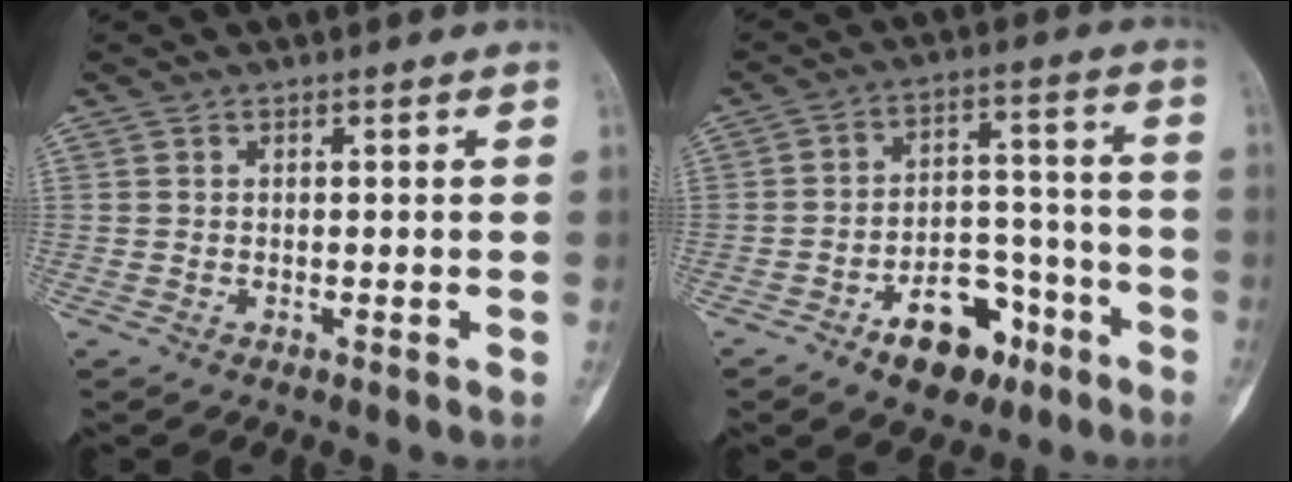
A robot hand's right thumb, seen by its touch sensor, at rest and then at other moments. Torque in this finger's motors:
{"motor_torque": [1.54, 0.66, 0.71, -1.06, 0.24]}